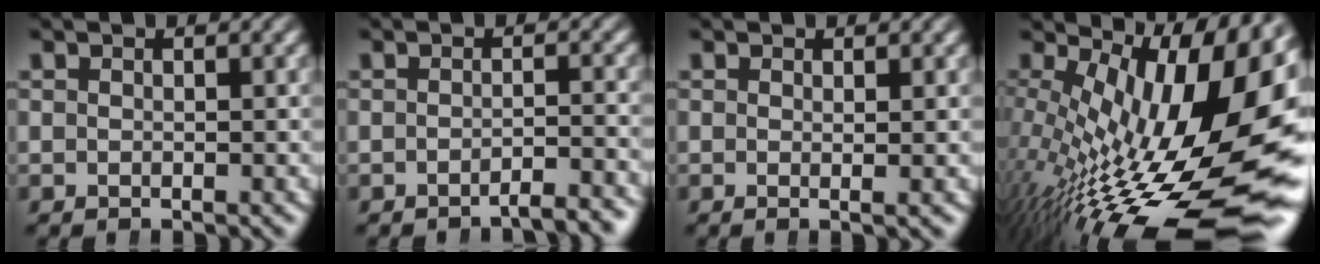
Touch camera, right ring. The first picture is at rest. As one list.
[{"total": 2.2, "force": [-2.0, -0.1, 0.8], "torque": [-0.008, 0.000, -0.035]}, {"total": 0.9, "force": [0.0, -0.3, 0.8], "torque": [-0.017, -0.007, 0.001]}, {"total": 17.5, "force": [-2.5, 8.1, 15.3], "torque": [-0.222, -0.045, -0.002]}]